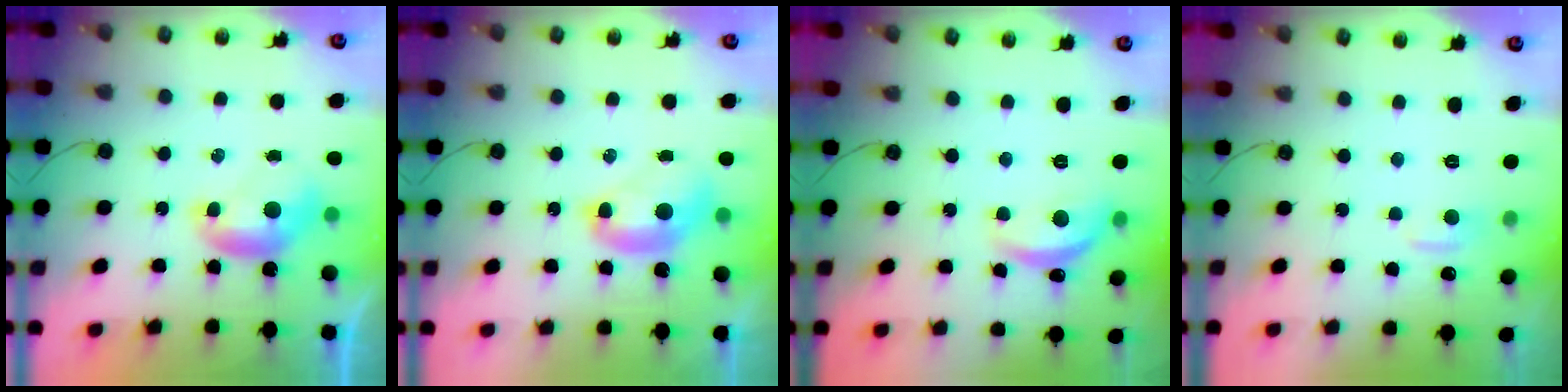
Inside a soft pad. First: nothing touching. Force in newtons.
{"total": 2.6, "press": 2.6, "slide": 0.1}
{"total": 7.2, "press": 7.2, "slide": 0.6}
{"total": 1.0, "press": 0.4, "slide": 0.9}